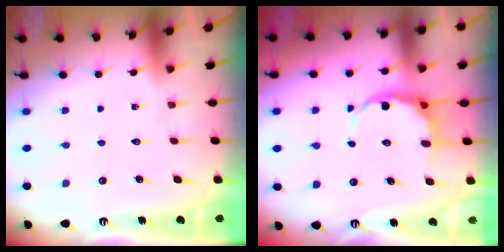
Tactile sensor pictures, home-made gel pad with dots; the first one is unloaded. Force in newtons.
{"total": 7.3, "press": 7.1, "slide": 1.7}